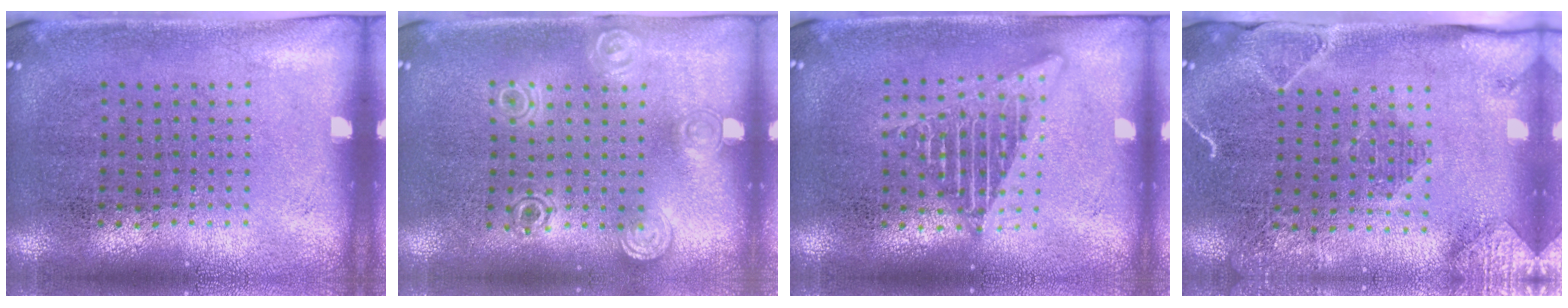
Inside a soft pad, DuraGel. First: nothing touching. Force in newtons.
{"total": 1.3, "press": 1.2, "slide": 0.4}
{"total": 2.2, "press": 2.2, "slide": 0.2}
{"total": 2.0, "press": 1.9, "slide": 0.3}